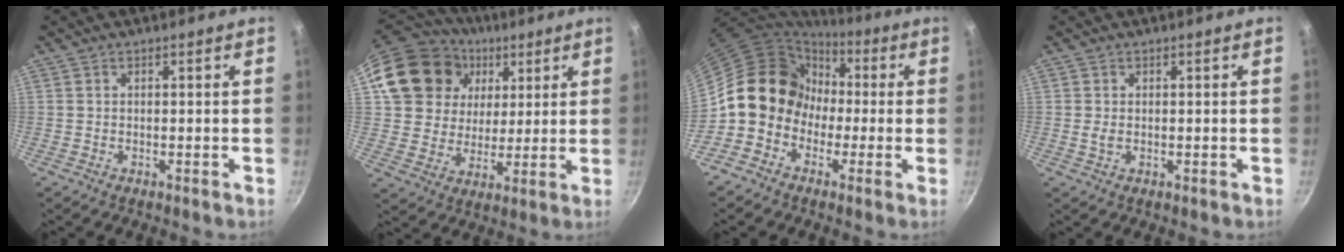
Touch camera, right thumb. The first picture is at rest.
{"total": 20.0, "force": [7.5, 16.5, 8.5], "torque": [-0.148, 0.011, 0.136]}
{"total": 13.0, "force": [-0.9, 11.6, 5.7], "torque": [-0.051, 0.040, -0.029]}
{"total": 1.2, "force": [0.1, 0.6, 1.0], "torque": [-0.019, -0.001, 0.002]}